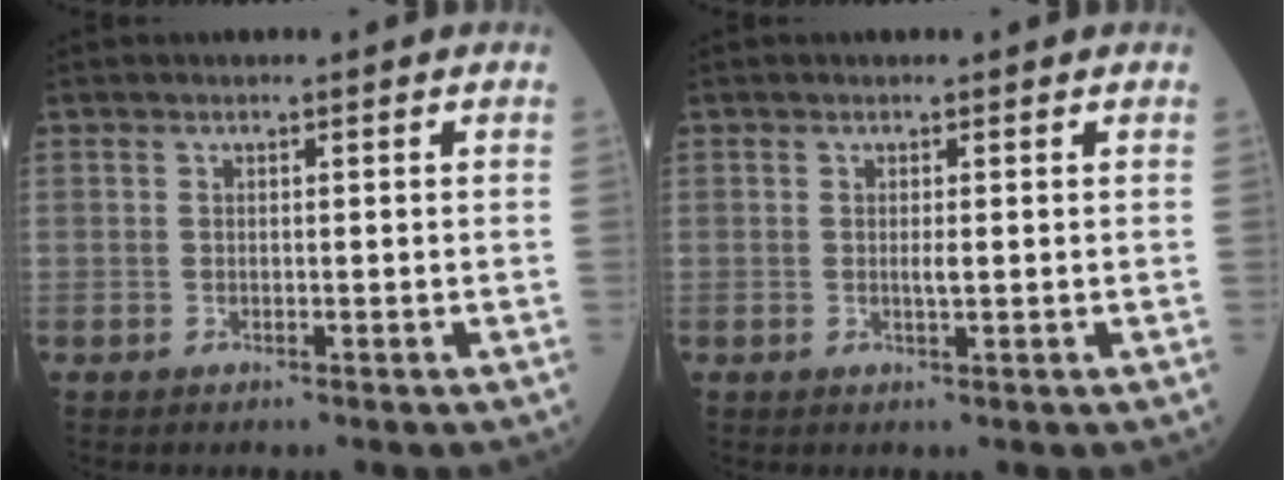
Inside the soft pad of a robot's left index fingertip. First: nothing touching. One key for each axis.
{"total": 1.0, "fx": 0.2, "fy": 0.1, "fz": 1.0, "tx": -0.023, "ty": -0.002, "tz": 0.002}